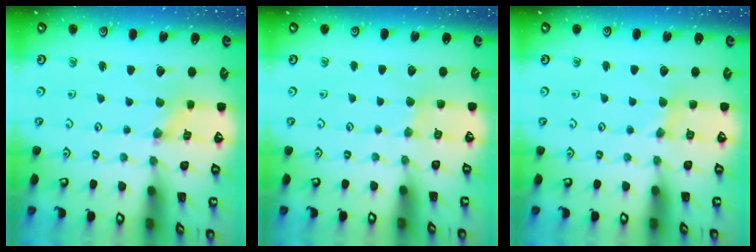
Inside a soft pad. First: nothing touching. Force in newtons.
{"total": 2.1, "press": 2.1, "slide": 0.4}
{"total": 2.5, "press": 2.5, "slide": 0.5}